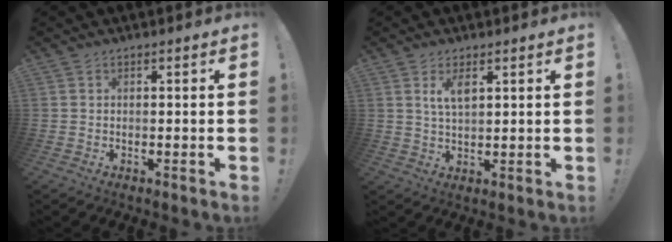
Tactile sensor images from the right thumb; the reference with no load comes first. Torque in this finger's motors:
{"motor_torque": [0.22, 0.05, 0.23, -0.12, 0.00]}